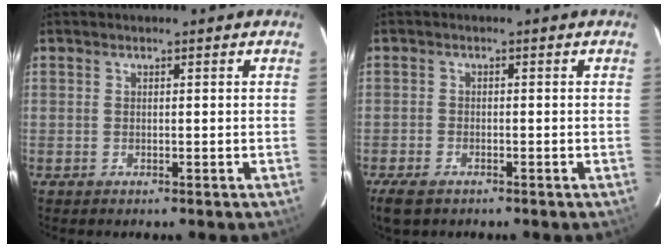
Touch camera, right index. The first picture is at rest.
{"total": 5.1, "force": [-3.6, 2.6, 2.5], "torque": [-0.069, -0.016, -0.068]}